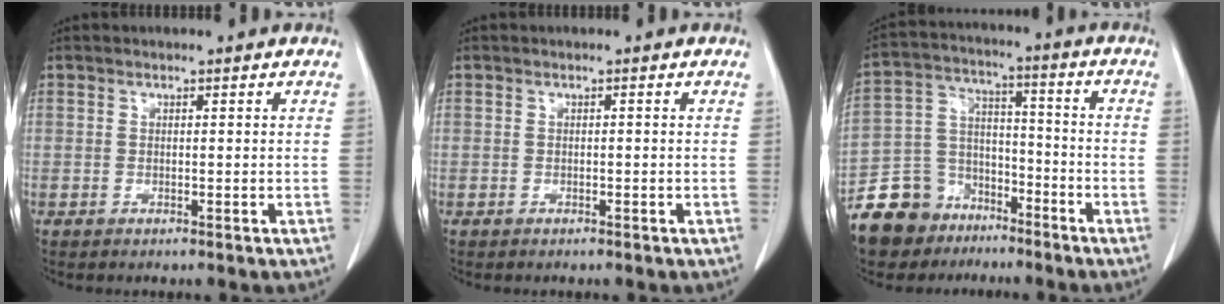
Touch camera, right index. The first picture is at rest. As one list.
[{"total": 0.0}, {"total": 12.4, "force": [-8.8, 8.4, 2.3], "torque": [-0.062, 0.047, -0.155]}]